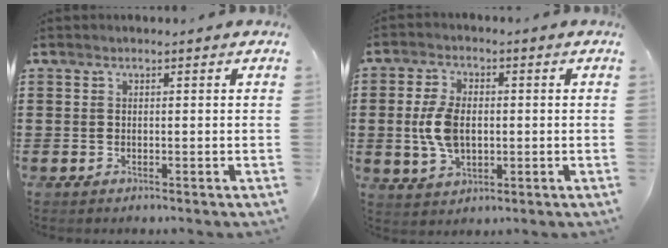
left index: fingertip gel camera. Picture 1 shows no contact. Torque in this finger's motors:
{"motor_torque": [1.08, 0.41, 0.52, 0.17]}